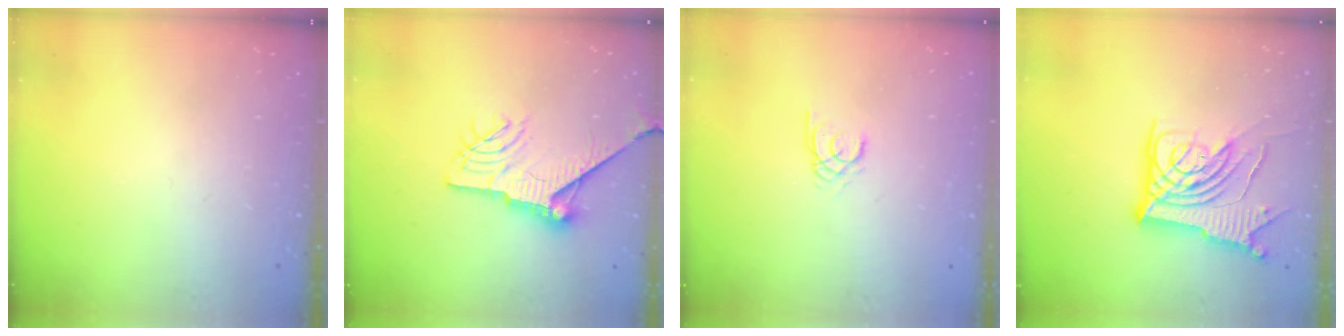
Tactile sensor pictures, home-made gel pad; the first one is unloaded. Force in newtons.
{"total": 12.8, "press": 12.7, "slide": 1.3}
{"total": 1.7, "press": 1.7, "slide": 0.2}
{"total": 14.0, "press": 13.9, "slide": 1.5}